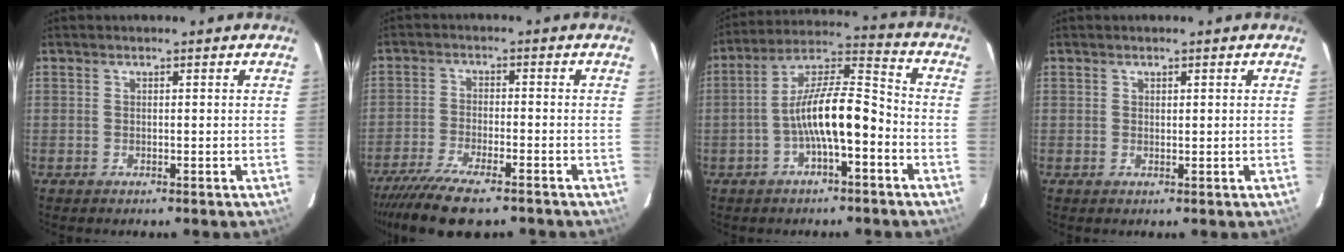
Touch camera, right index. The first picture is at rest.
{"total": 10.5, "force": [-8.5, 2.1, 5.7], "torque": [-0.139, -0.035, -0.151]}
{"total": 11.6, "force": [-4.0, 2.9, 10.5], "torque": [-0.194, 0.021, -0.071]}
{"total": 0.6, "force": [0.4, 0.4, 0.2], "torque": [-0.004, 0.002, 0.007]}